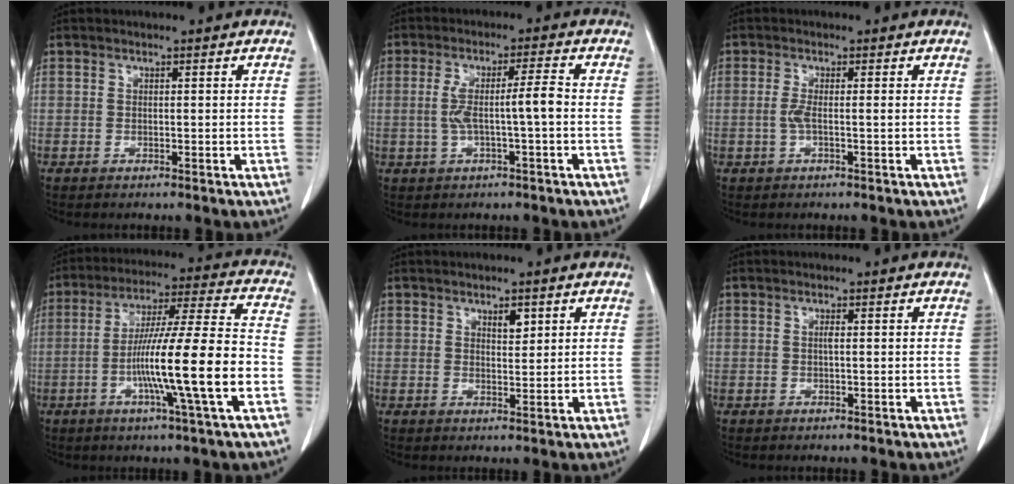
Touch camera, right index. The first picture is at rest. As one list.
[{"total": 5.8, "force": [-0.6, 0.0, 5.8], "torque": [-0.112, 0.018, -0.005]}, {"total": 1.8, "force": [-0.3, 0.1, 1.8], "torque": [-0.039, 0.002, -0.005]}, {"total": 16.4, "force": [-4.6, -0.9, 15.7], "torque": [-0.274, -0.001, -0.081]}, {"total": 2.1, "force": [1.2, 0.9, 1.5], "torque": [-0.022, -0.005, 0.020]}, {"total": 0.5, "force": [0.0, 0.0, 0.5], "torque": [-0.011, 0.000, -0.001]}]